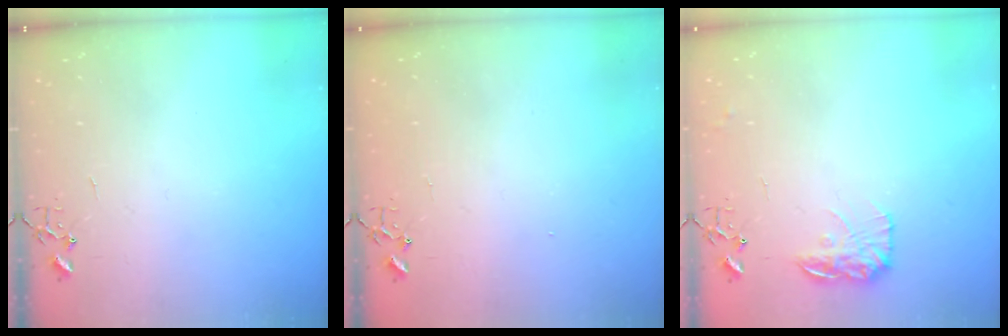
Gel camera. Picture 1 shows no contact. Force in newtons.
{"total": 1.3, "press": 1.2, "slide": 0.1}
{"total": 12.1, "press": 12.1, "slide": 0.5}